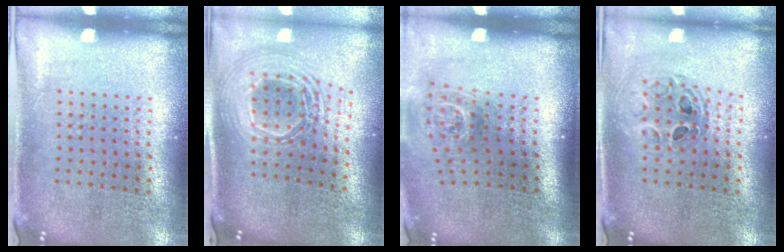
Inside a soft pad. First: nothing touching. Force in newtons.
{"total": 2.5, "press": 1.9, "slide": 1.7}
{"total": 1.8, "press": 1.2, "slide": 1.3}
{"total": 0.7, "press": 0.7, "slide": 0.1}